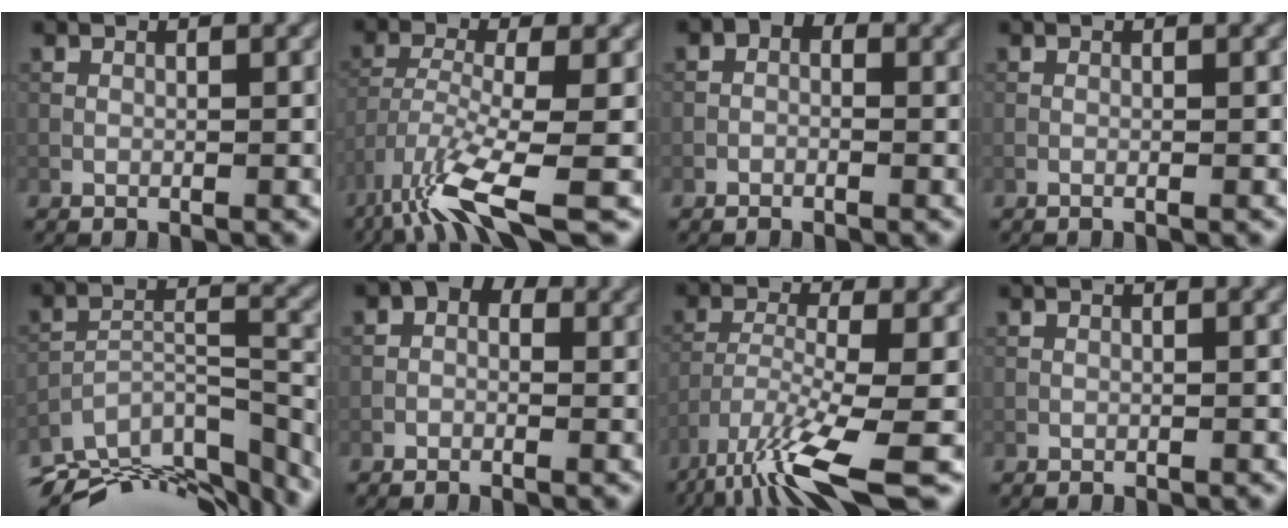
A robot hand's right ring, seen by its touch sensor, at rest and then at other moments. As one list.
[{"total": 7.9, "force": [-5.0, 1.7, 5.9], "torque": [-0.119, -0.015, -0.099]}, {"total": 1.7, "force": [0.1, 1.4, 1.0], "torque": [-0.001, 0.005, -0.015]}, {"total": 0.5, "force": [-0.1, 0.2, 0.5], "torque": [-0.007, -0.002, -0.008]}, {"total": 15.9, "force": [-13.7, 4.8, 6.5], "torque": [-0.111, 0.004, -0.185]}, {"total": 2.4, "force": [0.6, 1.8, 1.5], "torque": [-0.010, 0.007, -0.010]}, {"total": 9.6, "force": [-6.2, 2.0, 7.0], "torque": [-0.144, -0.021, -0.113]}, {"total": 0.0}]